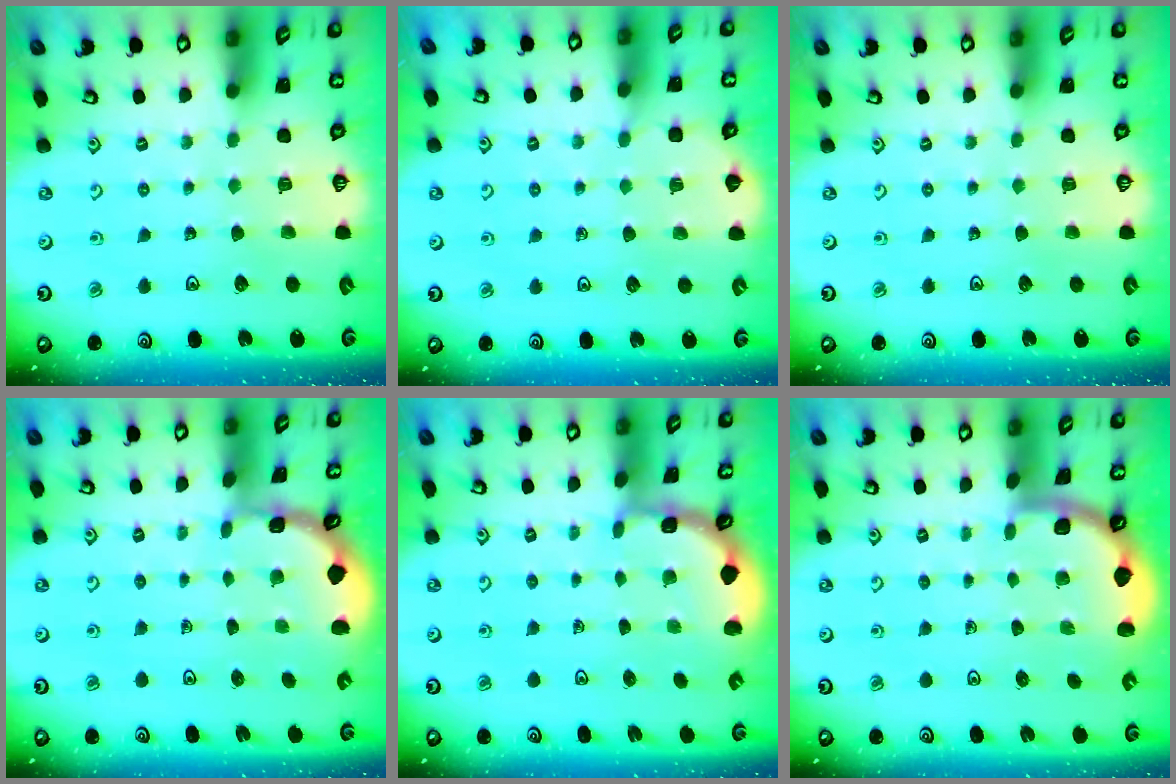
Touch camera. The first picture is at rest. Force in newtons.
{"total": 1.5, "press": 1.5, "slide": 0.3}
{"total": 0.0}
{"total": 1.6, "press": 1.5, "slide": 0.2}
{"total": 1.3, "press": 1.3, "slide": 0.1}
{"total": 1.5, "press": 1.5, "slide": 0.0}